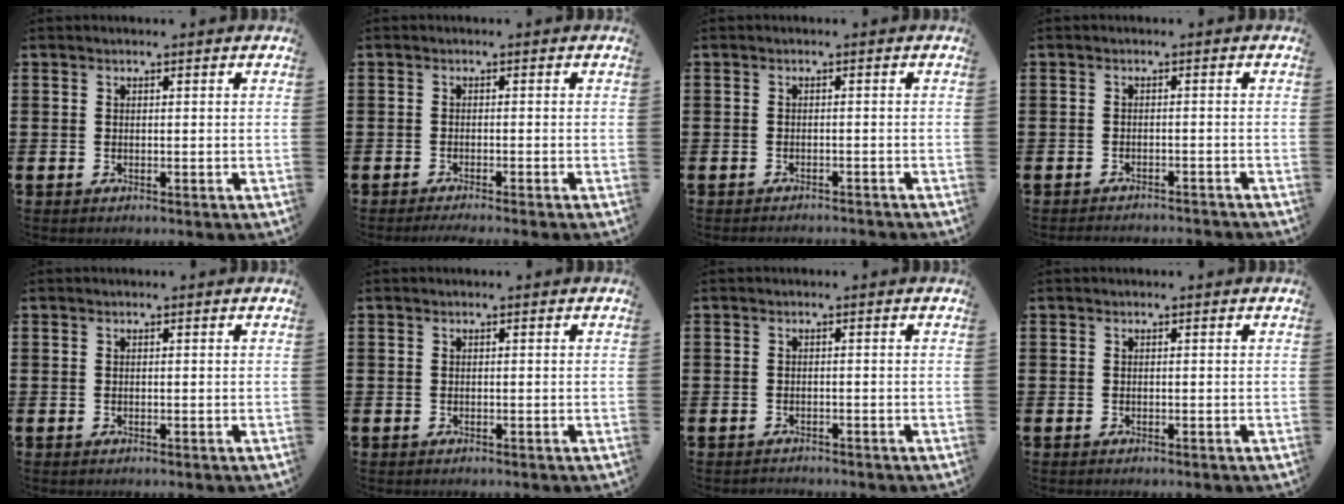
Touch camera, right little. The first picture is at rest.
{"total": 0.9, "force": [-0.9, -0.2, 0.4], "torque": [-0.004, -0.002, -0.017]}
{"total": 0.9, "force": [-0.9, -0.1, 0.0], "torque": [-0.001, 0.001, -0.018]}
{"total": 1.3, "force": [-1.3, -0.1, 0.0], "torque": [-0.002, 0.003, -0.026]}
{"total": 0.0}
{"total": 0.0}
{"total": 0.6, "force": [-0.6, 0.1, 0.0], "torque": [-0.002, -0.002, -0.013]}
{"total": 0.0}